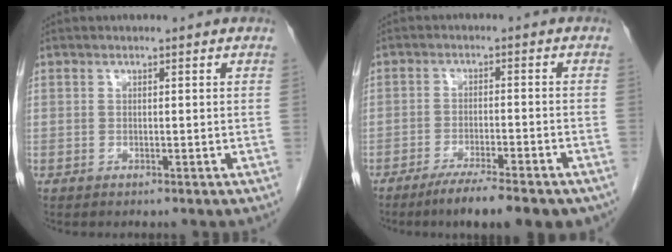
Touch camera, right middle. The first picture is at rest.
{"total": 11.1, "force": [-8.5, 1.6, 7.0], "torque": [-0.093, -0.016, -0.124]}